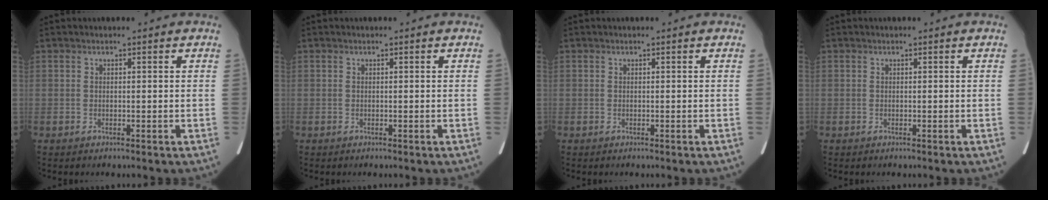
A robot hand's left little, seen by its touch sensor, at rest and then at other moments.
{"total": 0.0}
{"total": 0.0}
{"total": 0.0}